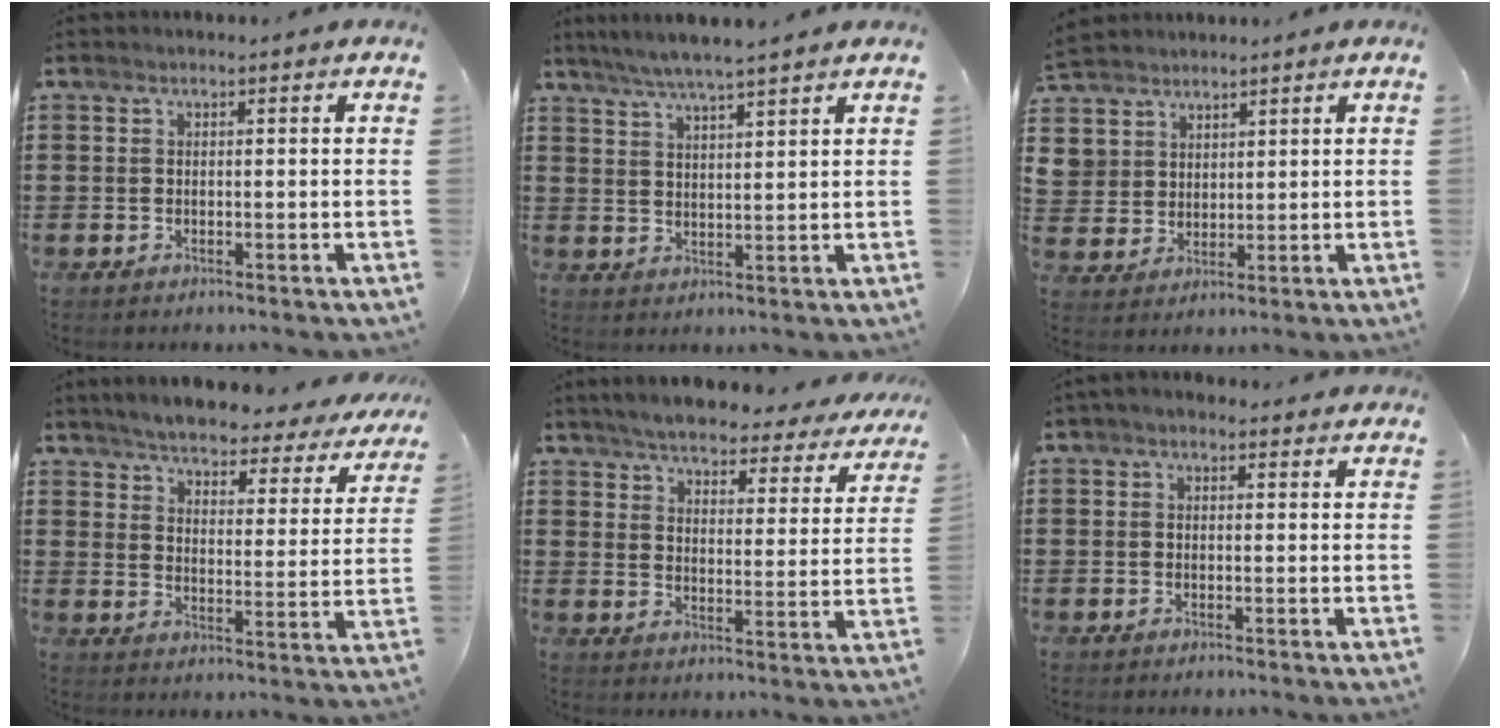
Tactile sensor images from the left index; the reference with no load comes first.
{"total": 4.3, "force": [3.8, -0.4, 1.8], "torque": [-0.046, -0.010, 0.068]}
{"total": 4.9, "force": [3.4, 3.6, -0.2], "torque": [-0.023, -0.001, 0.065]}
{"total": 4.3, "force": [4.2, 0.1, 0.9], "torque": [-0.042, -0.035, 0.066]}
{"total": 4.9, "force": [4.7, 0.3, 1.1], "torque": [-0.047, -0.033, 0.078]}
{"total": 1.3, "force": [0.5, 0.9, 0.7], "torque": [-0.017, 0.008, 0.009]}